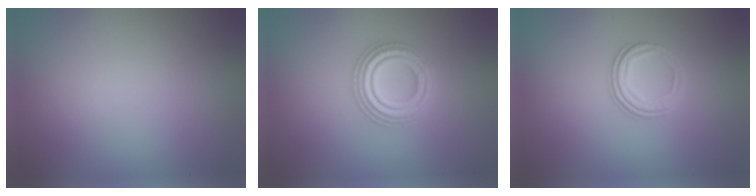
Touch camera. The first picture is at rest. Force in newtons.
{"total": 4.3, "press": 4.2, "slide": 0.7}
{"total": 3.1, "press": 2.3, "slide": 2.1}